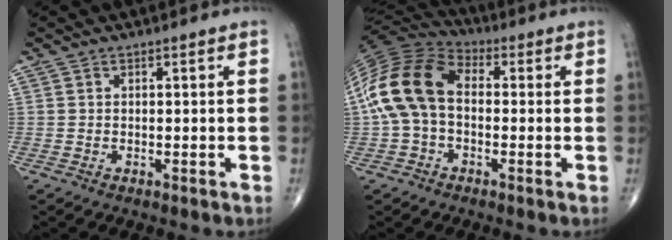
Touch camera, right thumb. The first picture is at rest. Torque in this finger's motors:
{"motor_torque": [-0.45, 1.26, 0.57, -0.48, 0.28]}